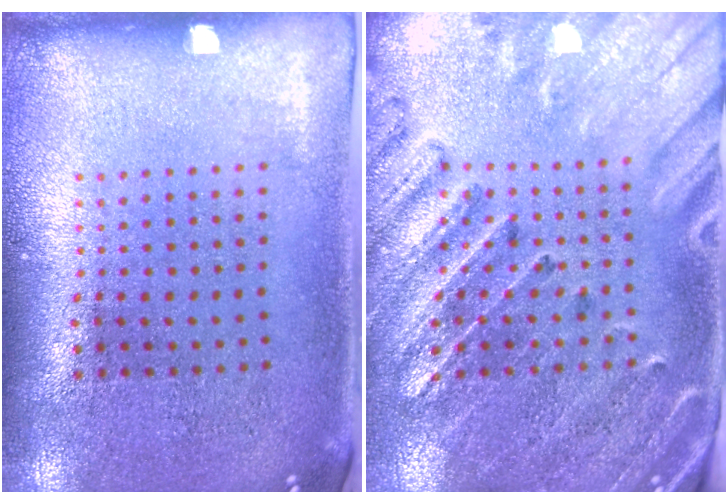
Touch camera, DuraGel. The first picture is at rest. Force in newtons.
{"total": 2.9, "press": 2.7, "slide": 0.9}